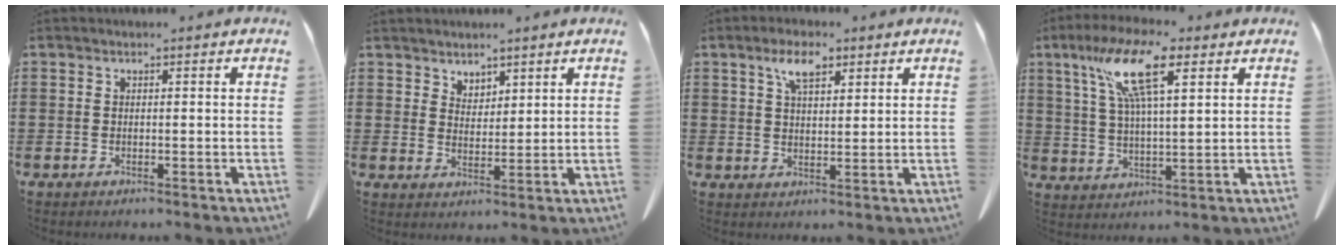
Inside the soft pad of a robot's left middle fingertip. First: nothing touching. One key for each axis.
{"total": 3.0, "fx": 2.7, "fy": 1.2, "fz": 0.1, "tx": -0.010, "ty": -0.003, "tz": 0.053}
{"total": 5.2, "fx": 3.1, "fy": 2.2, "fz": 3.6, "tx": -0.072, "ty": 0.006, "tz": 0.053}
{"total": 12.0, "fx": 6.5, "fy": 2.9, "fz": 9.6, "tx": -0.199, "ty": 0.001, "tz": 0.114}